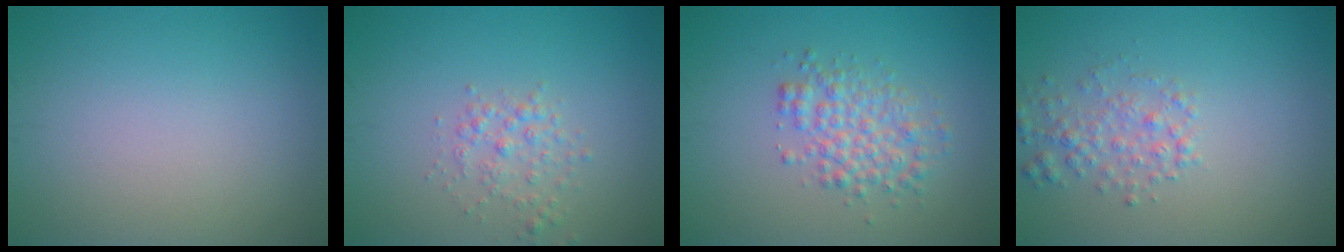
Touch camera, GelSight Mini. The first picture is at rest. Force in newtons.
{"total": 1.9, "press": 1.9, "slide": 0.1}
{"total": 3.5, "press": 3.5, "slide": 0.1}
{"total": 2.3, "press": 2.3, "slide": 0.1}